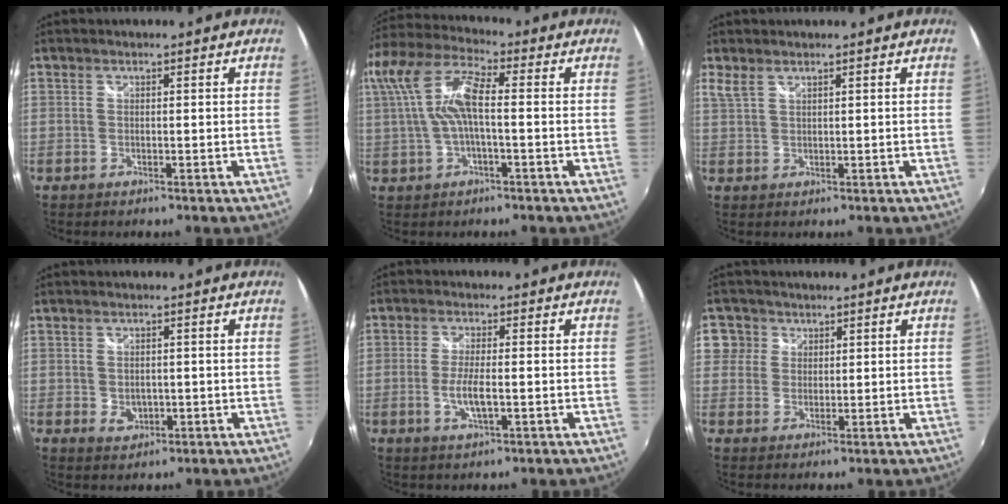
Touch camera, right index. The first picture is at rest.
{"total": 12.6, "force": [1.1, 4.4, 11.8], "torque": [-0.222, 0.011, 0.021]}
{"total": 2.0, "force": [1.4, 0.6, 1.2], "torque": [-0.029, 0.001, 0.032]}
{"total": 3.5, "force": [-0.4, 2.8, 2.0], "torque": [-0.034, -0.004, -0.004]}
{"total": 5.0, "force": [-1.3, 1.3, 4.7], "torque": [-0.094, -0.009, -0.022]}
{"total": 4.2, "force": [1.3, 4.0, 0.2], "torque": [0.011, 0.020, 0.018]}